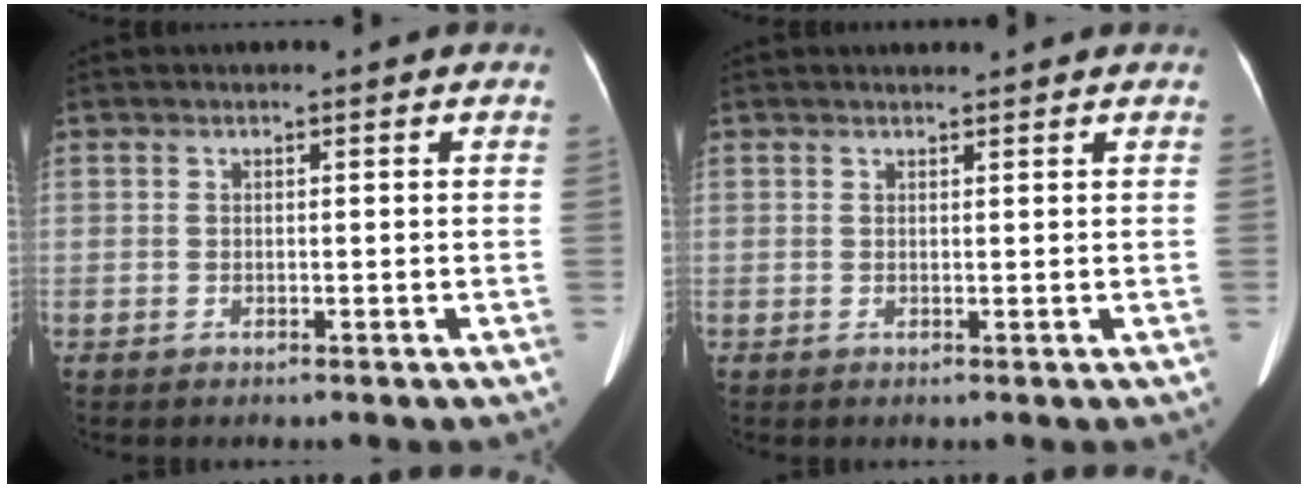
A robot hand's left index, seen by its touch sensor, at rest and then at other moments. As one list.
[{"total": 1.9, "force": [1.8, 0.0, 0.4], "torque": [-0.009, 0.010, 0.027]}]